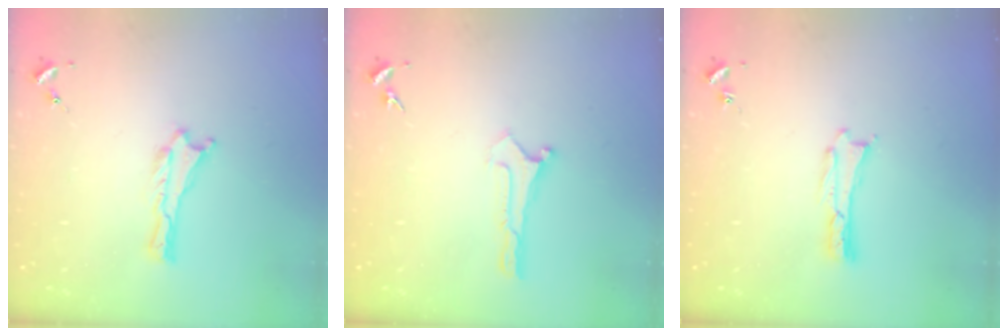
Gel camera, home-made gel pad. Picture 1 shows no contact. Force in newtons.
{"total": 0.0}
{"total": 0.0}